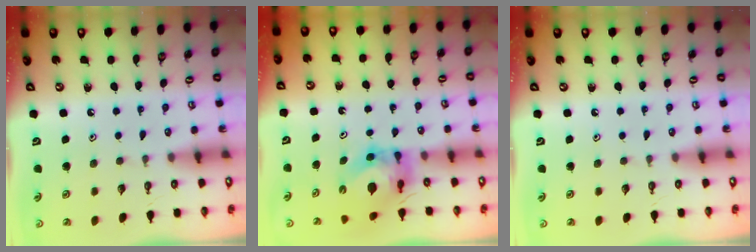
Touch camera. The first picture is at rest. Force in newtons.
{"total": 9.6, "press": 9.6, "slide": 0.7}
{"total": 0.0}